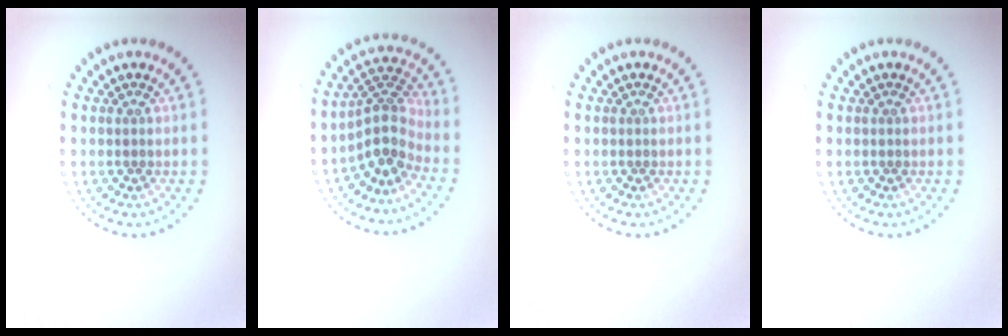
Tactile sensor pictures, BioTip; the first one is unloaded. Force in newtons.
{"total": 3.7, "press": 2.8, "slide": 2.5}
{"total": 0.0}
{"total": 0.0}